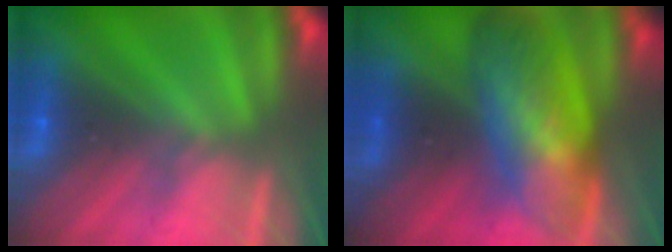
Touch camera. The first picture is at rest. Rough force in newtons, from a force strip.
{"total": 8.2}